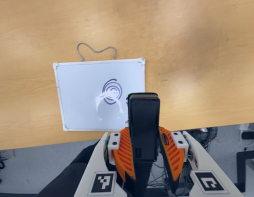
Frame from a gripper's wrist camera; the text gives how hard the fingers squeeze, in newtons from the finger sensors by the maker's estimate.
{"total": 5.0, "left": 3.6, "right": 6.5}